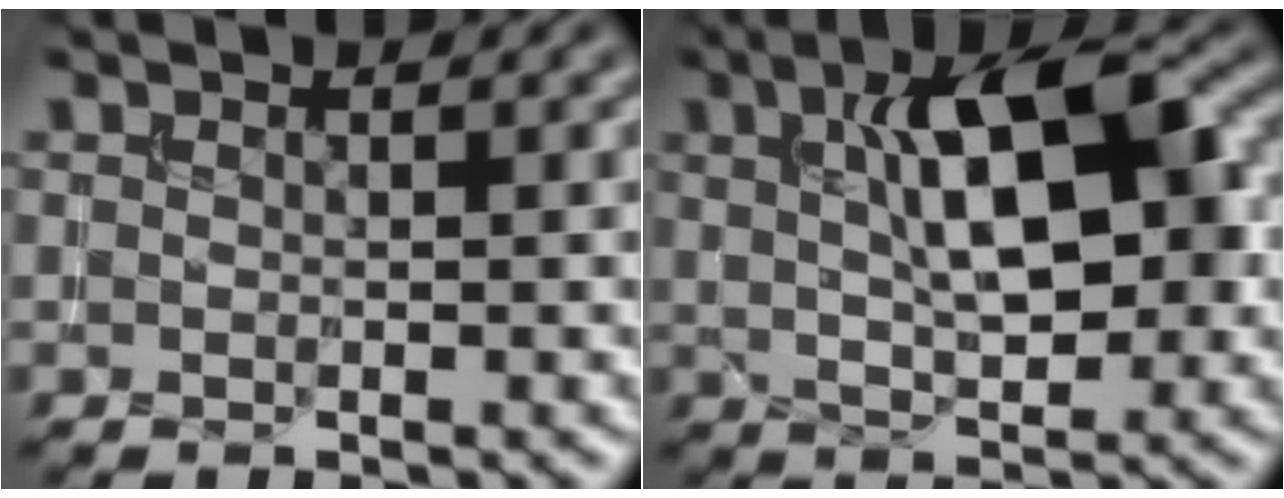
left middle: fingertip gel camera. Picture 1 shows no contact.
{"total": 10.0, "force": [2.3, 4.1, 8.9], "torque": [-0.130, 0.014, 0.035]}